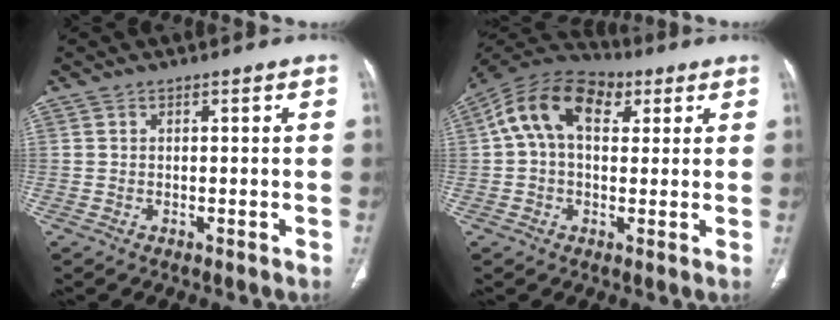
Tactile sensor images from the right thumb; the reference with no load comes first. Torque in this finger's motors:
{"motor_torque": [-0.41, 0.96, 1.28, -0.20, 0.15]}